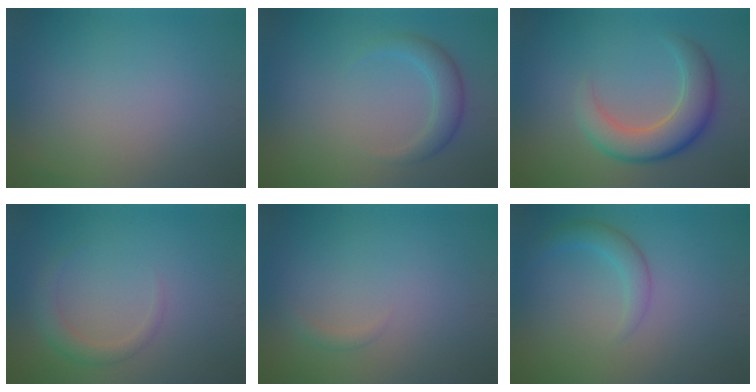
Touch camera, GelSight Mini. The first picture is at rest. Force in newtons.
{"total": 2.5, "press": 2.5, "slide": 0.0}
{"total": 6.0, "press": 5.9, "slide": 0.3}
{"total": 1.9, "press": 1.9, "slide": 0.2}
{"total": 0.7, "press": 0.7, "slide": 0.1}
{"total": 2.2, "press": 2.2, "slide": 0.0}